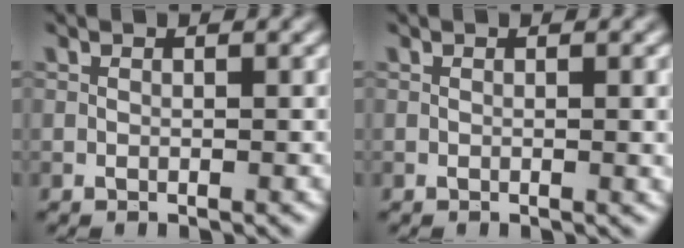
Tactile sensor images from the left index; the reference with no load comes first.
{"total": 1.1, "force": [0.0, 0.2, 1.1], "torque": [-0.014, -0.002, 0.000]}